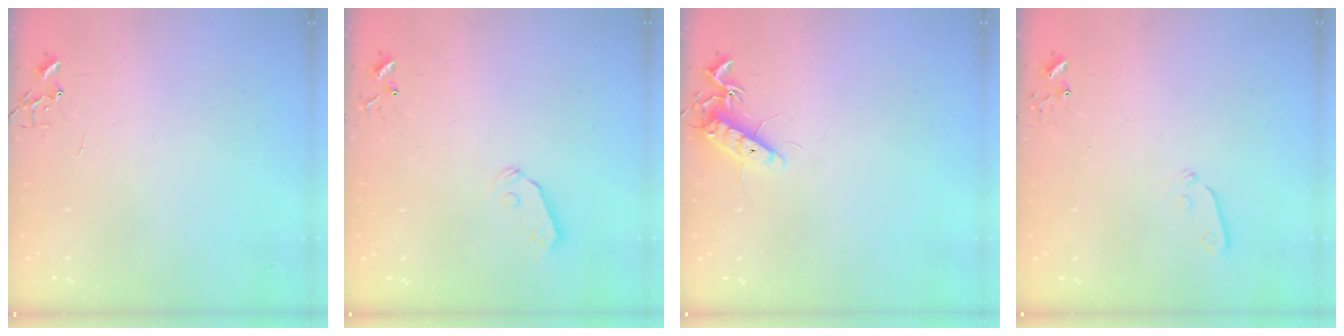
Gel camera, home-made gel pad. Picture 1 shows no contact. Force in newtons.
{"total": 5.8, "press": 5.8, "slide": 0.3}
{"total": 10.1, "press": 10.1, "slide": 0.9}
{"total": 3.7, "press": 3.6, "slide": 0.8}